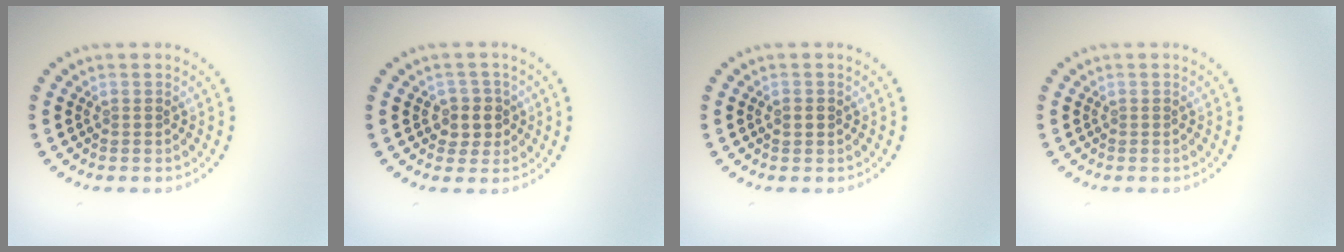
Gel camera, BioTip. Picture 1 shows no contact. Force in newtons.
{"total": 2.3, "press": 2.0, "slide": 1.0}
{"total": 1.3, "press": 1.3, "slide": 0.3}
{"total": 0.0}